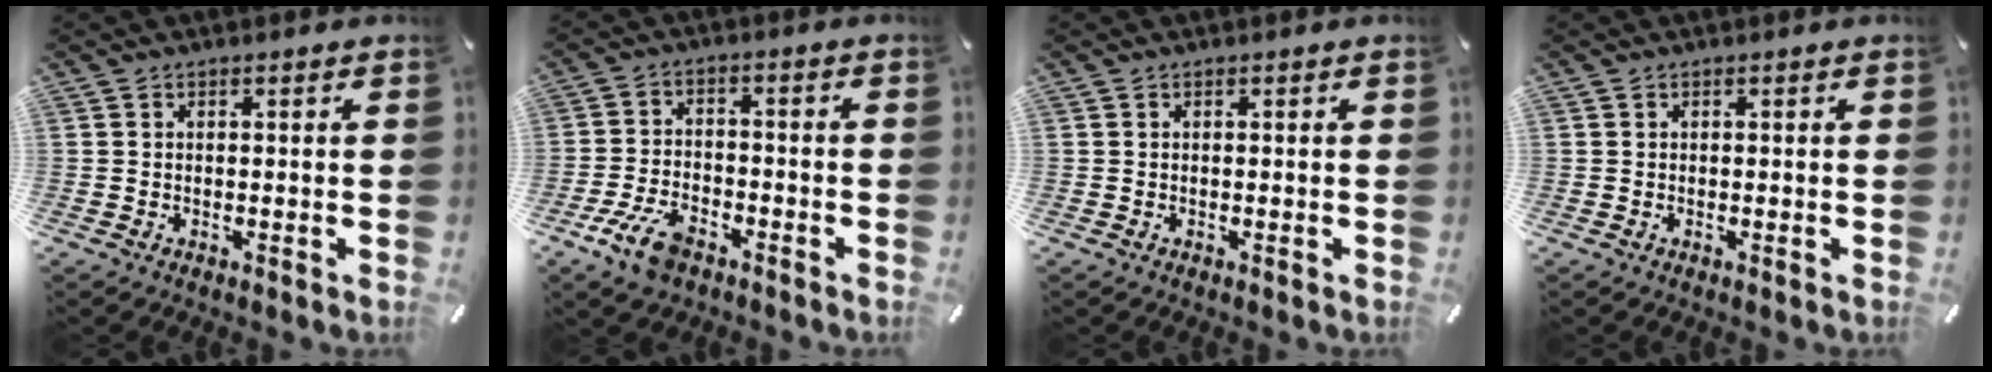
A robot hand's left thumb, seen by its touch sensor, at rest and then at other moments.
{"total": 8.6, "force": [-5.0, 4.6, 5.2], "torque": [-0.122, 0.013, -0.096]}
{"total": 0.0}
{"total": 0.0}